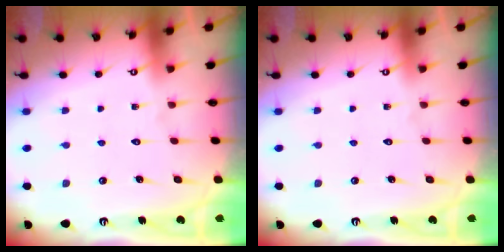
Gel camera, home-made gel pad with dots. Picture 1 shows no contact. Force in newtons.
{"total": 0.0}